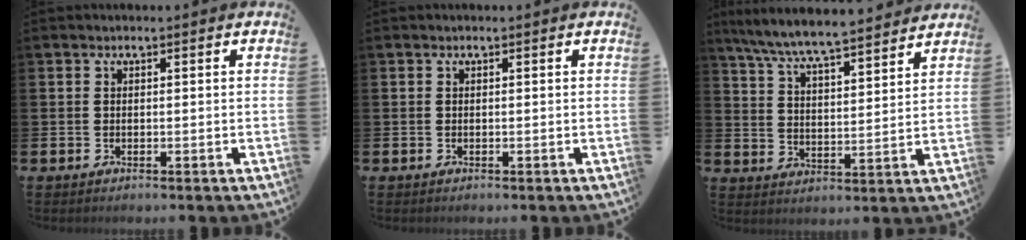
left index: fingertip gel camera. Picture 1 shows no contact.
{"total": 0.0}
{"total": 7.5, "force": [7.2, 0.0, 2.2], "torque": [-0.075, -0.048, 0.128]}